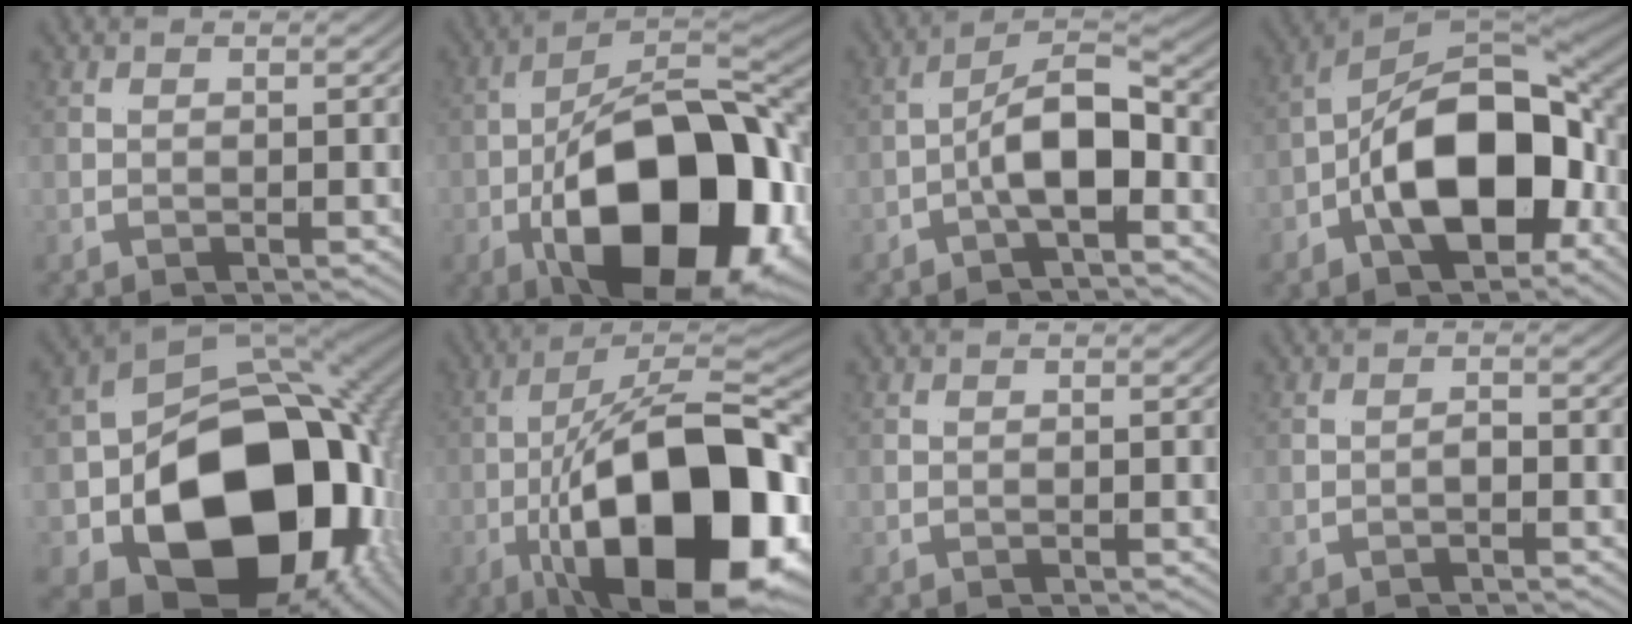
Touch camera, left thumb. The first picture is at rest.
{"total": 20.2, "force": [-5.8, 10.6, 16.1], "torque": [-0.286, -0.039, -0.067]}
{"total": 6.6, "force": [-3.2, 3.1, 4.9], "torque": [-0.109, -0.001, -0.053]}
{"total": 17.4, "force": [-3.4, 9.9, 13.9], "torque": [-0.258, -0.031, -0.039]}
{"total": 27.3, "force": [-4.6, 17.1, 20.7], "torque": [-0.360, -0.070, -0.036]}
{"total": 20.7, "force": [-5.5, 9.3, 17.6], "torque": [-0.298, -0.041, -0.064]}
{"total": 0.0}
{"total": 1.3, "force": [-1.1, 0.6, 0.0], "torque": [-0.012, -0.008, -0.017]}